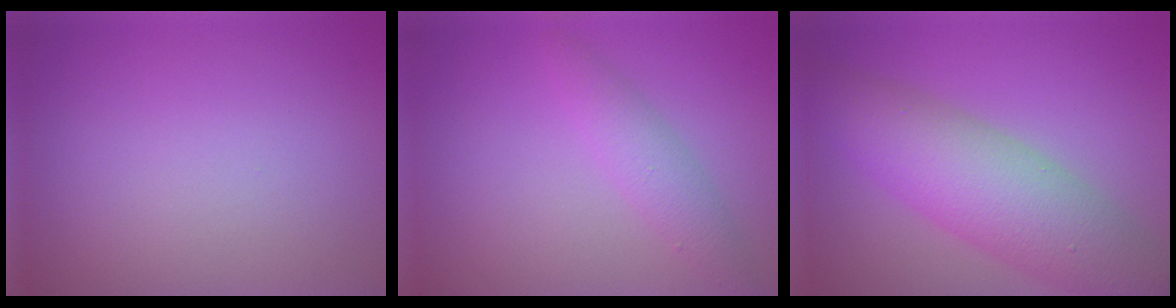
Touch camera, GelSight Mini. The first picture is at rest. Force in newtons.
{"total": 2.4, "press": 2.4, "slide": 0.1}
{"total": 8.2, "press": 8.2, "slide": 0.1}